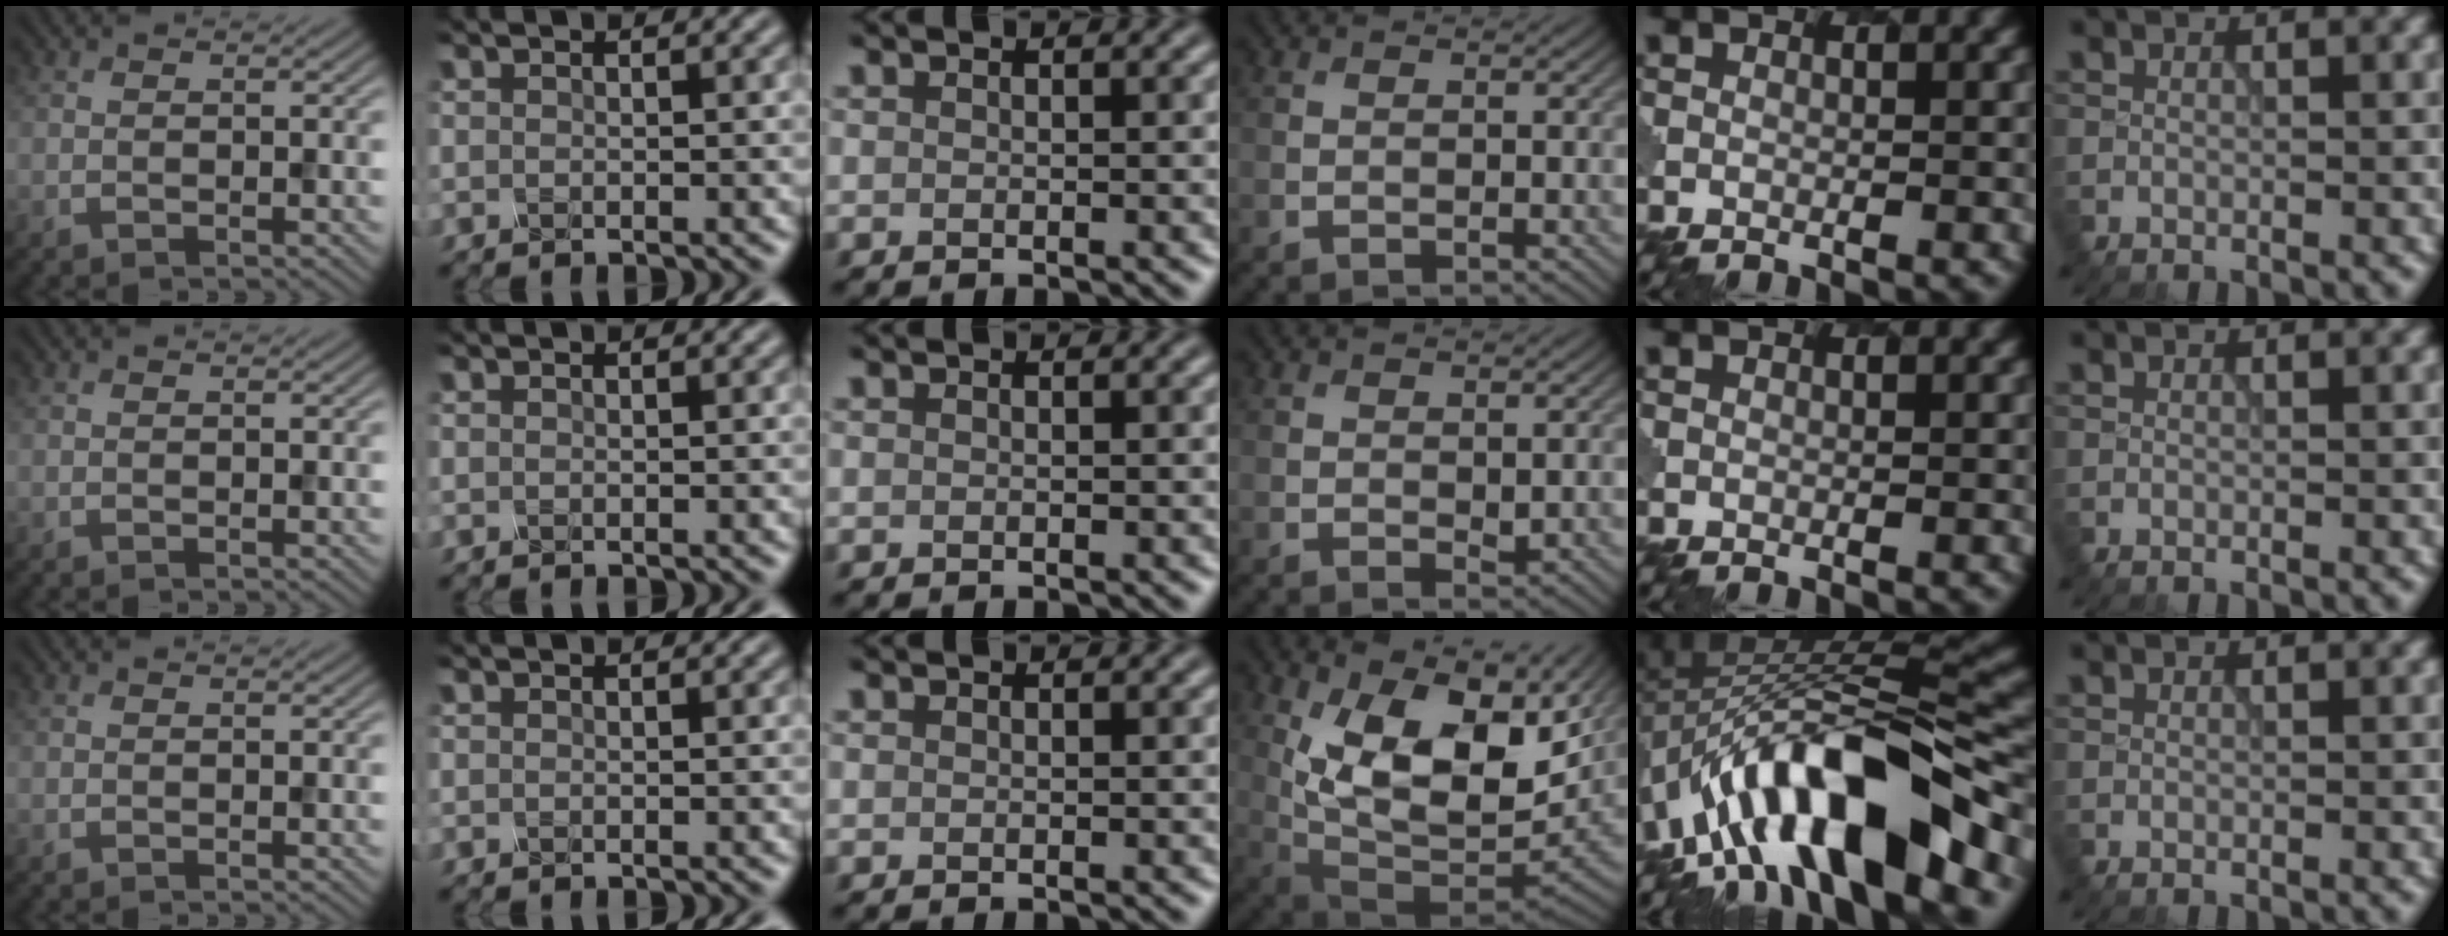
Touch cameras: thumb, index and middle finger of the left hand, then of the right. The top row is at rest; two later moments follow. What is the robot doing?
{"motion": "unscrew", "object": "spray bottle"}